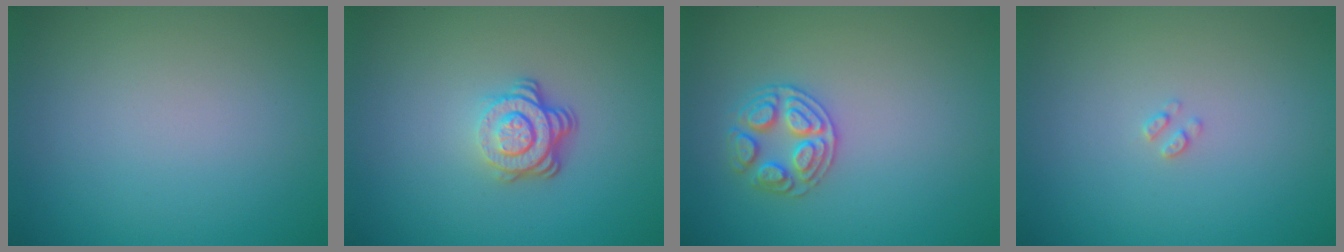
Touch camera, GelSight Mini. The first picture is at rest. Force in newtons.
{"total": 3.9, "press": 2.7, "slide": 2.9}
{"total": 2.7, "press": 2.7, "slide": 0.3}
{"total": 0.7, "press": 0.6, "slide": 0.1}